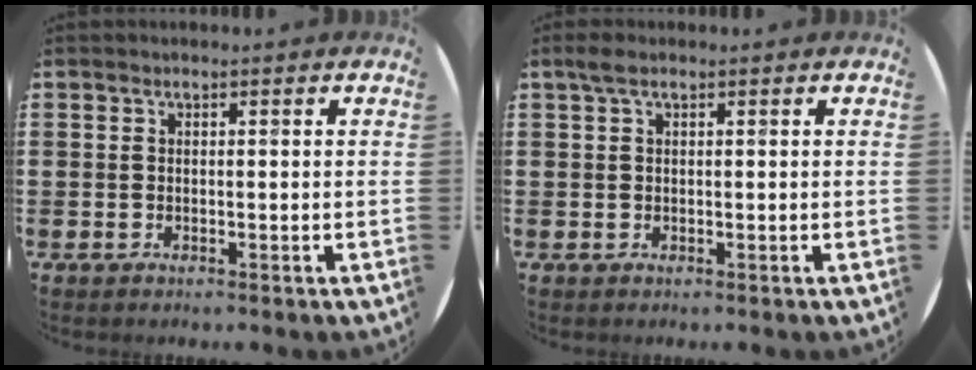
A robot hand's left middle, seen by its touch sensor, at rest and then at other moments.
{"total": 1.2, "force": [0.7, 0.4, 1.0], "torque": [-0.019, 0.005, 0.011]}